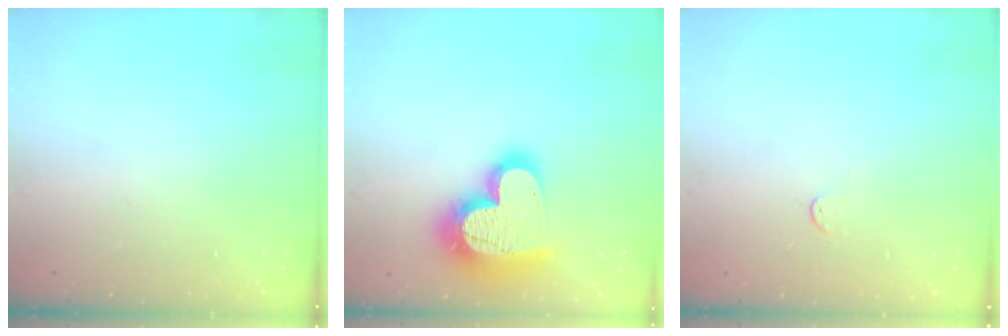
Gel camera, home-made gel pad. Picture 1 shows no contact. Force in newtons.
{"total": 23.6, "press": 23.5, "slide": 2.1}
{"total": 2.8, "press": 2.8, "slide": 0.4}